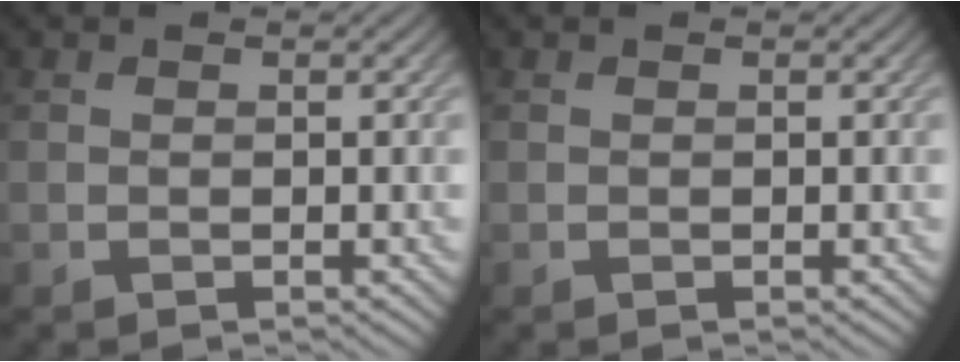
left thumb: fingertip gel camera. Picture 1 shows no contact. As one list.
[{"total": 0.0}]